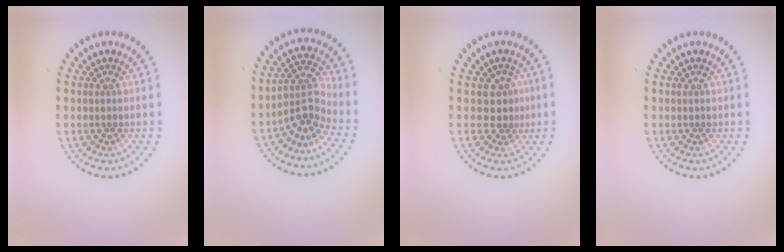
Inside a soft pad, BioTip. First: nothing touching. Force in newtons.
{"total": 3.3, "press": 2.4, "slide": 2.3}
{"total": 2.0, "press": 1.6, "slide": 1.1}
{"total": 0.0}